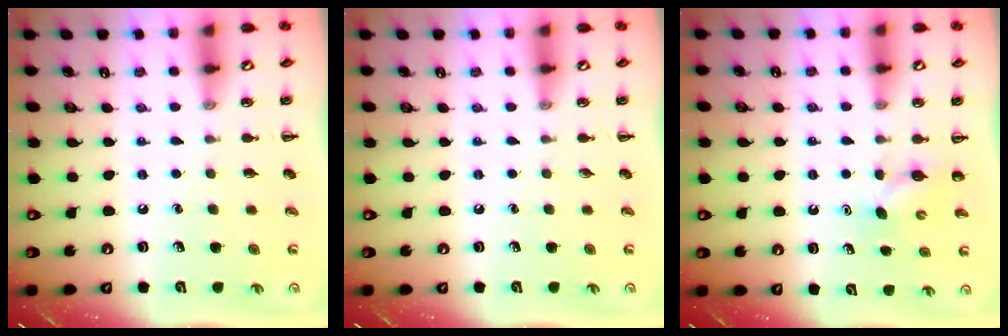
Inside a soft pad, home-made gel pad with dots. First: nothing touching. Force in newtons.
{"total": 0.0}
{"total": 3.8, "press": 3.8, "slide": 0.8}